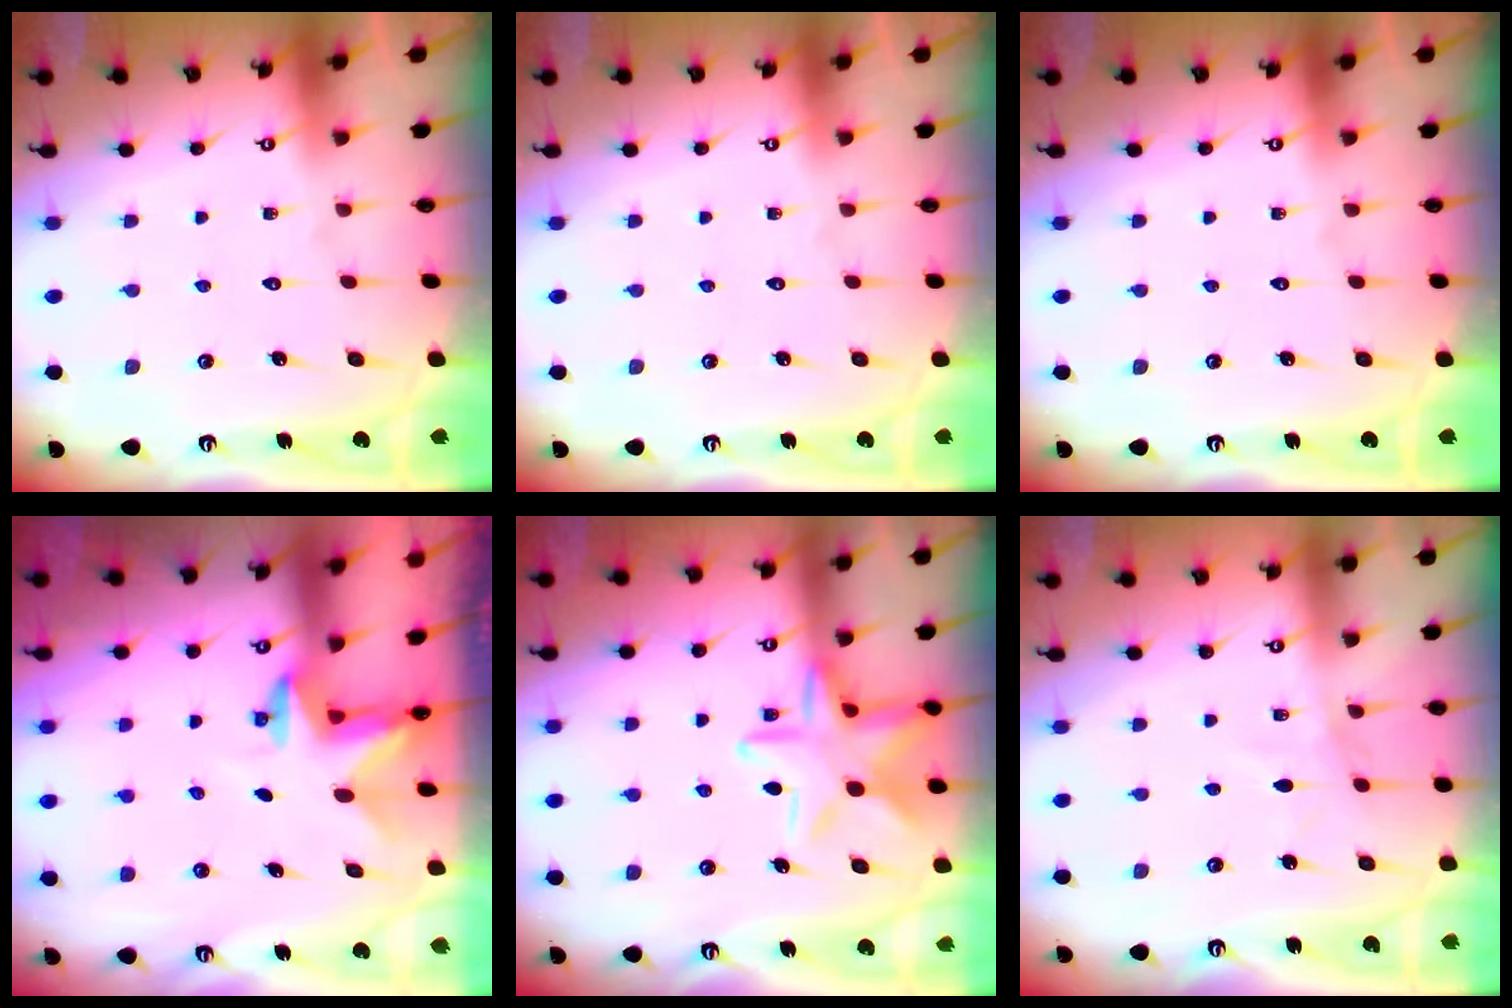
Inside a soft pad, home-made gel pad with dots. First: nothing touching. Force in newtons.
{"total": 0.0}
{"total": 0.0}
{"total": 2.4, "press": 2.4, "slide": 0.4}
{"total": 14.0, "press": 13.9, "slide": 1.0}
{"total": 3.1, "press": 3.1, "slide": 0.4}